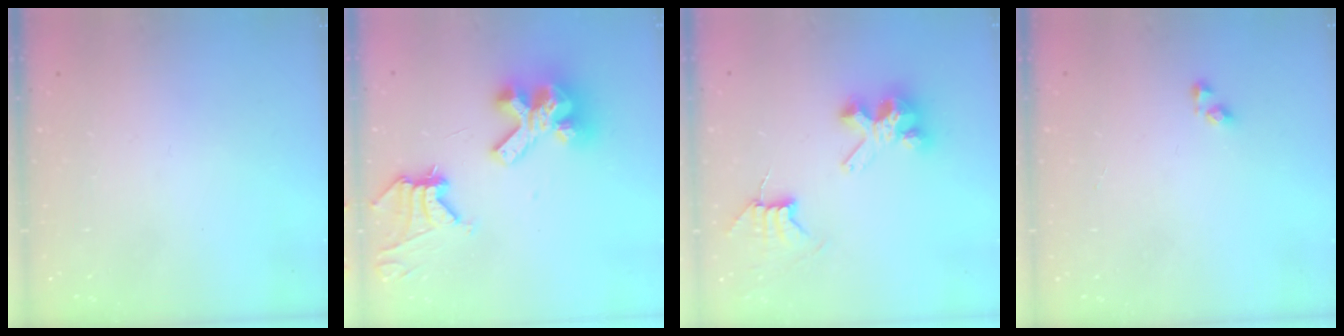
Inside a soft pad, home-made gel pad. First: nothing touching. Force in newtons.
{"total": 15.5, "press": 15.4, "slide": 1.5}
{"total": 7.5, "press": 7.5, "slide": 0.6}
{"total": 3.4, "press": 3.4, "slide": 0.5}